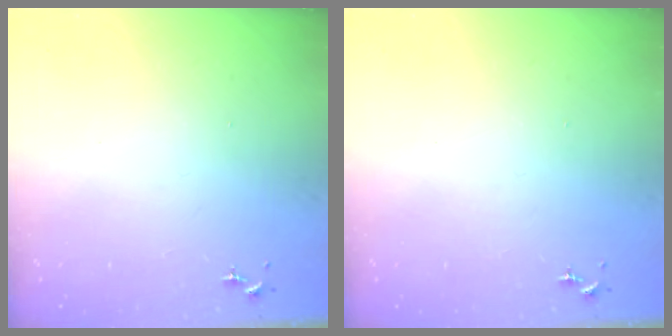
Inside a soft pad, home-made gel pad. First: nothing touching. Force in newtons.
{"total": 0.0}